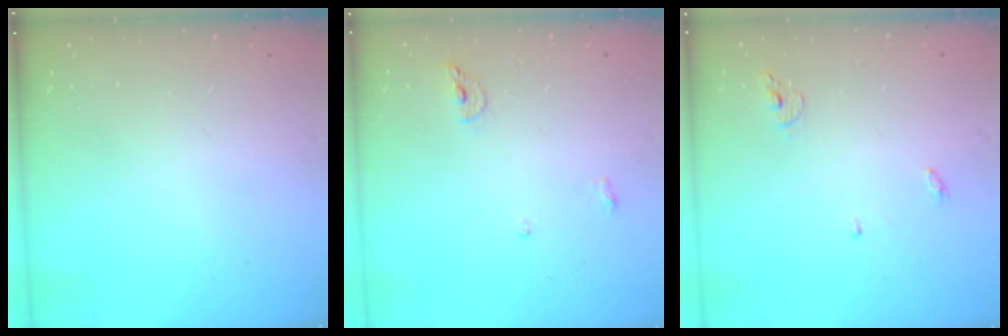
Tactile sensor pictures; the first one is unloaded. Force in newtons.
{"total": 7.0, "press": 6.5, "slide": 2.7}
{"total": 3.9, "press": 3.9, "slide": 0.2}